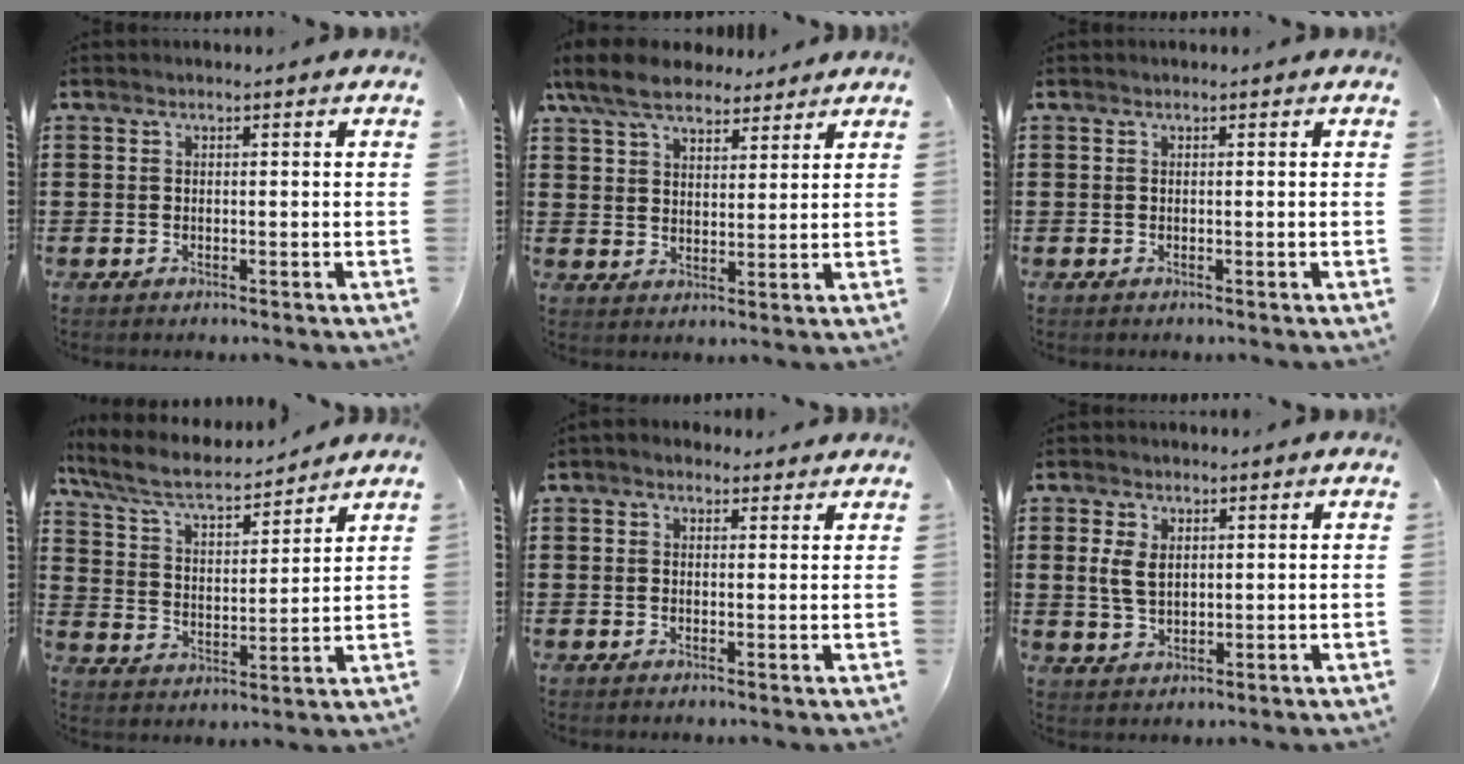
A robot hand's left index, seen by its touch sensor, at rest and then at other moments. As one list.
[{"total": 8.0, "force": [6.6, 3.0, 3.3], "torque": [-0.086, -0.007, 0.125]}, {"total": 0.0}, {"total": 7.0, "force": [5.8, 1.6, 3.4], "torque": [-0.091, -0.029, 0.097]}, {"total": 1.5, "force": [1.1, 1.0, 0.4], "torque": [-0.012, 0.006, 0.021]}, {"total": 4.0, "force": [1.0, 2.4, 3.1], "torque": [-0.073, 0.005, 0.016]}]